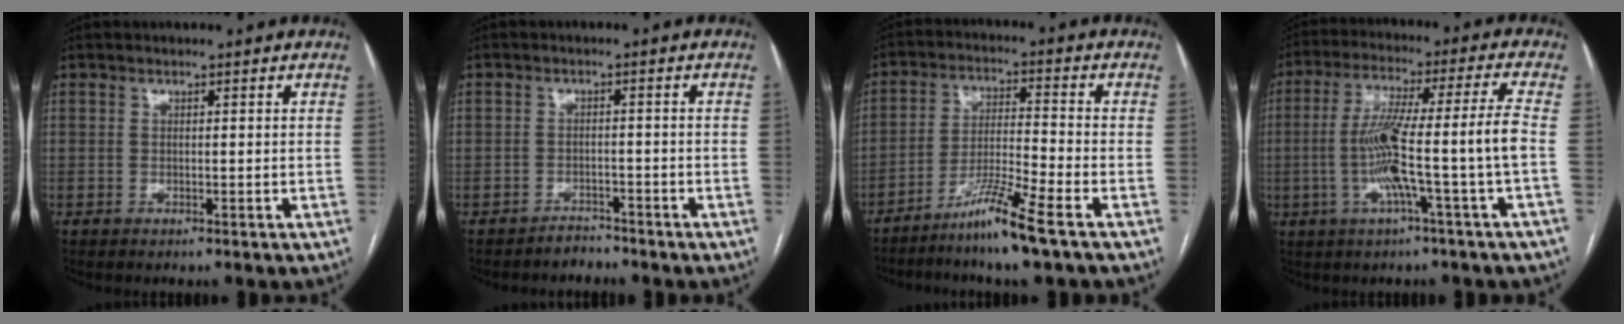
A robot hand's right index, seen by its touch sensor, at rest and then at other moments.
{"total": 2.1, "force": [-1.9, 0.7, -0.5], "torque": [0.012, 0.000, -0.029]}
{"total": 8.5, "force": [-5.9, -1.0, 6.0], "torque": [-0.115, -0.022, -0.114]}
{"total": 12.5, "force": [-2.8, -1.7, 12.1], "torque": [-0.224, 0.014, -0.051]}